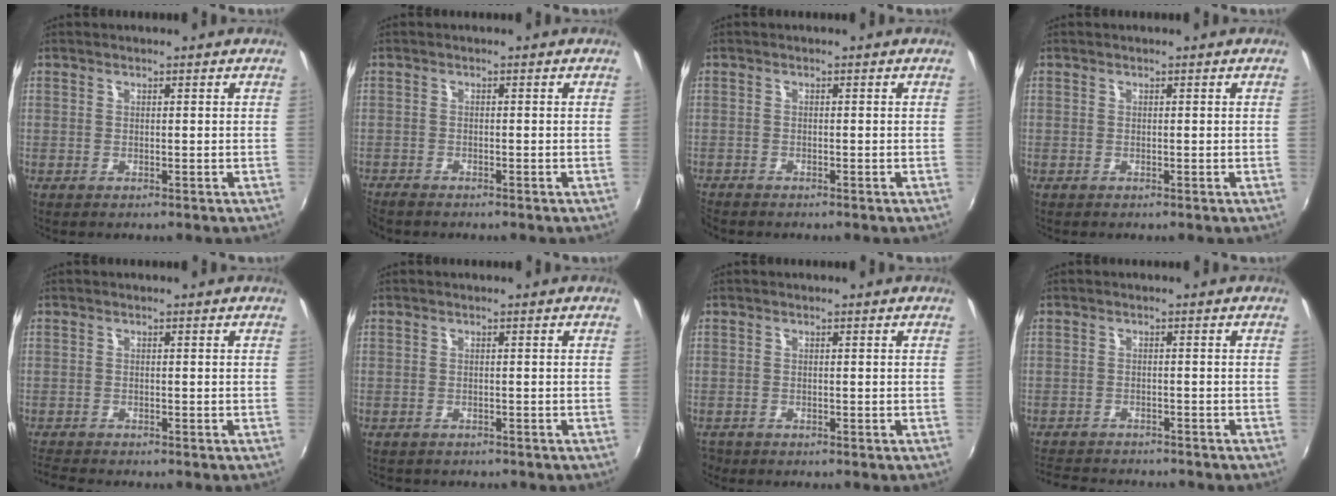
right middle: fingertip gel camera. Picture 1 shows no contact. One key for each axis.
{"total": 2.5, "fx": -2.4, "fy": 0.5, "fz": 0.6, "tx": -0.020, "ty": -0.014, "tz": -0.048}
{"total": 1.7, "fx": -1.7, "fy": 0.4, "fz": 0.2, "tx": -0.011, "ty": -0.009, "tz": -0.036}
{"total": 0.0}
{"total": 3.4, "fx": -3.2, "fy": 0.3, "fz": 1.0, "tx": -0.032, "ty": -0.018, "tz": -0.063}
{"total": 2.0, "fx": -1.8, "fy": 0.9, "fz": 0.4, "tx": -0.013, "ty": -0.008, "tz": -0.024}
{"total": 1.6, "fx": -1.3, "fy": 1.0, "fz": 0.2, "tx": -0.010, "ty": -0.004, "tz": -0.023}
{"total": 8.8, "fx": -8.1, "fy": 2.3, "fz": 2.7, "tx": -0.074, "ty": -0.009, "tz": -0.125}